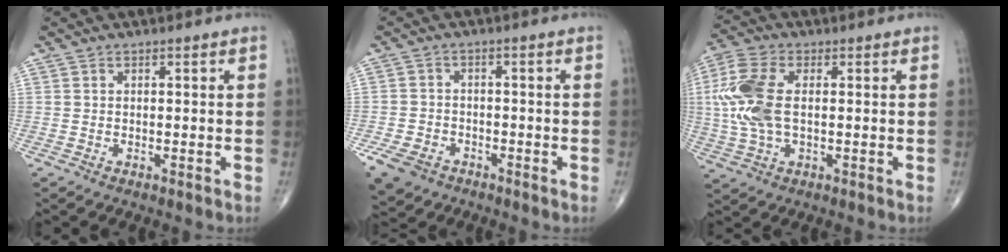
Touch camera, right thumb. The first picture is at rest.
{"total": 7.9, "force": [-4.5, 5.7, 3.1], "torque": [-0.069, 0.015, -0.072]}
{"total": 11.7, "force": [0.8, 6.4, 9.7], "torque": [-0.237, 0.011, 0.014]}